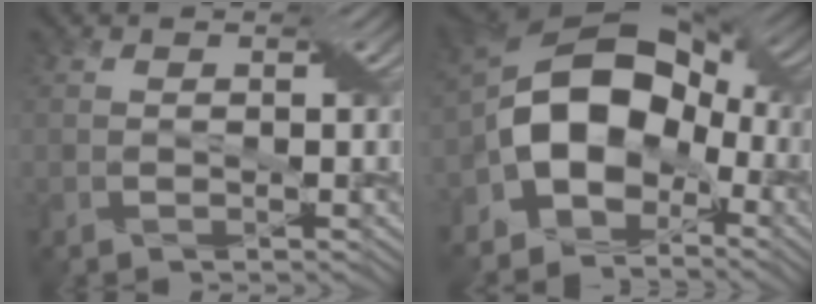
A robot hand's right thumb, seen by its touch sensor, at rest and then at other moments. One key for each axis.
{"total": 13.4, "fx": -3.9, "fy": 9.6, "fz": 8.5, "tx": -0.151, "ty": -0.002, "tz": -0.091}